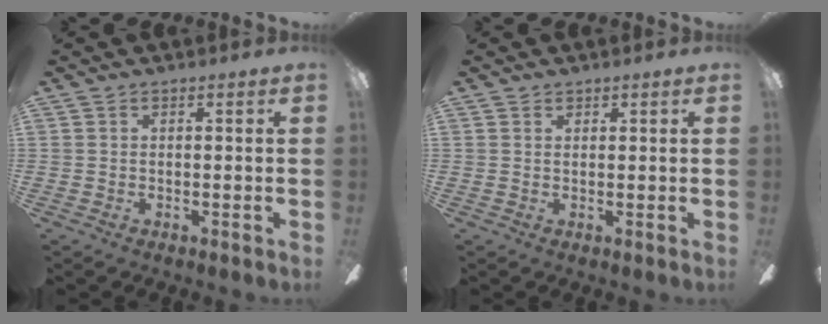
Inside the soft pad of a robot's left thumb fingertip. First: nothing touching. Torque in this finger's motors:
{"motor_torque": [0.18, -0.12, -0.17, 0.03, -0.03]}